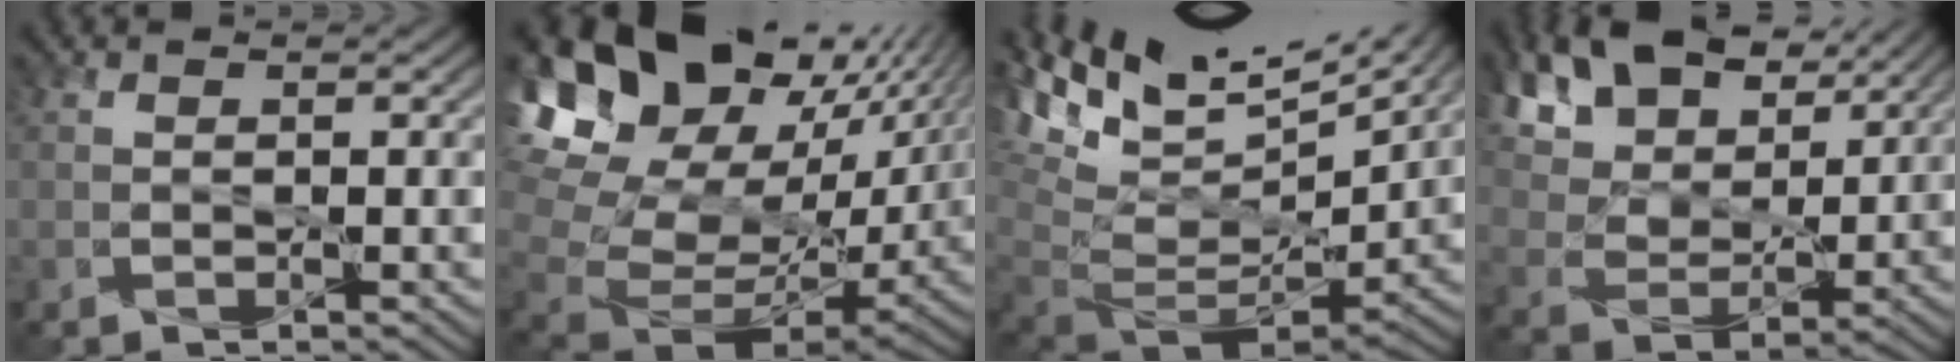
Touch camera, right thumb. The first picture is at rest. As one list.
[{"total": 18.9, "force": [10.2, 11.9, 10.6], "torque": [-0.197, 0.032, 0.190]}, {"total": 16.9, "force": [10.3, 7.1, 11.4], "torque": [-0.242, 0.034, 0.202]}, {"total": 16.4, "force": [11.5, 9.0, 7.4], "torque": [-0.206, 0.019, 0.223]}]